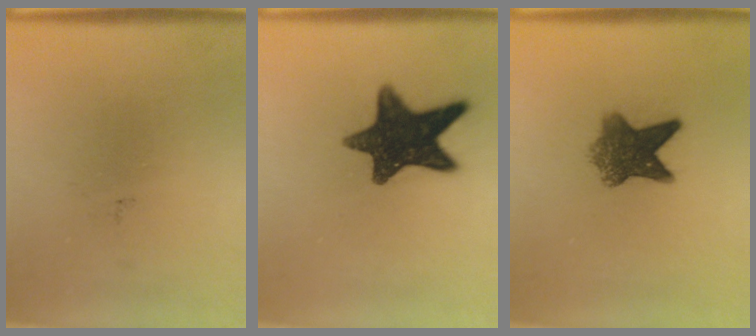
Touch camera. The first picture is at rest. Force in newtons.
{"total": 13.6}
{"total": 6.8}